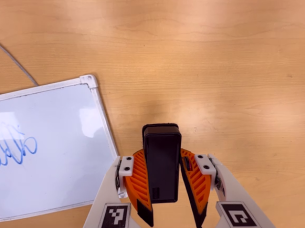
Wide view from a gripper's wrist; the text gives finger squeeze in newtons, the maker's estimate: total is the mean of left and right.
{"total": 8.7, "left": 7.7, "right": 9.6}